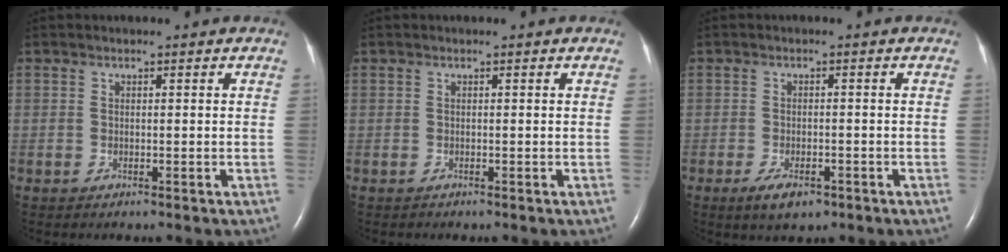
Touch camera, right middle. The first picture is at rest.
{"total": 0.0}
{"total": 3.8, "force": [-2.3, 1.5, 2.6], "torque": [-0.052, -0.004, -0.035]}